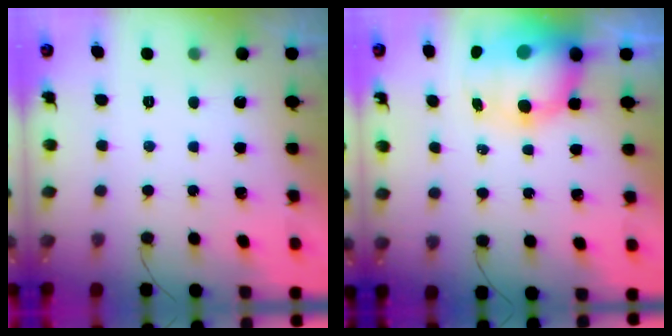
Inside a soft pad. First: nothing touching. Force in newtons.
{"total": 12.6, "press": 12.3, "slide": 2.9}